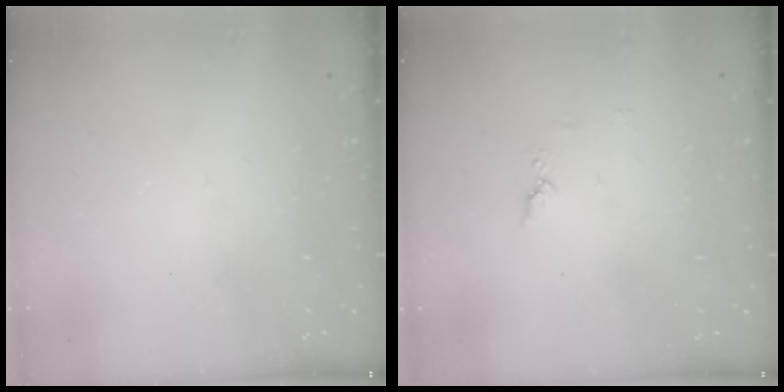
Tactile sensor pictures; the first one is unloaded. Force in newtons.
{"total": 5.1, "press": 5.0, "slide": 0.6}